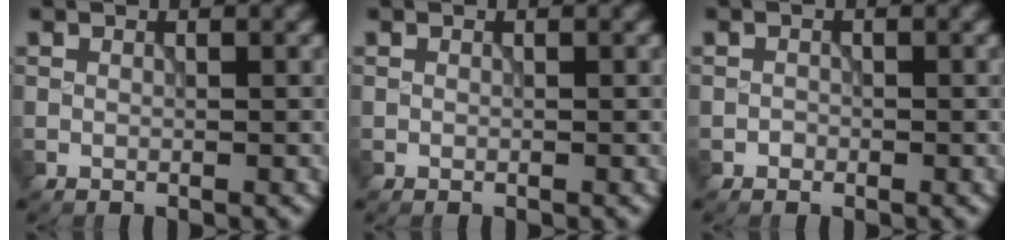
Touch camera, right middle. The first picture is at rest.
{"total": 0.0}
{"total": 0.5, "force": [-0.3, 0.4, 0.0], "torque": [0.003, -0.003, -0.006]}